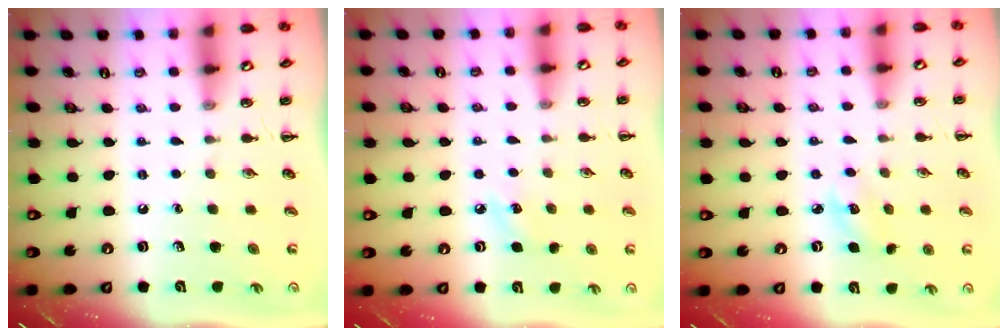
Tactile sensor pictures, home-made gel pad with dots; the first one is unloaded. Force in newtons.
{"total": 4.6, "press": 4.4, "slide": 1.3}
{"total": 3.9, "press": 3.8, "slide": 1.0}